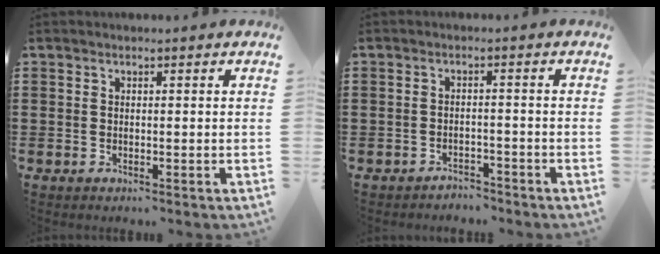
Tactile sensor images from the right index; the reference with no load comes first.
{"total": 2.2, "force": [-2.2, 0.2, 0.0], "torque": [-0.009, 0.000, -0.049]}